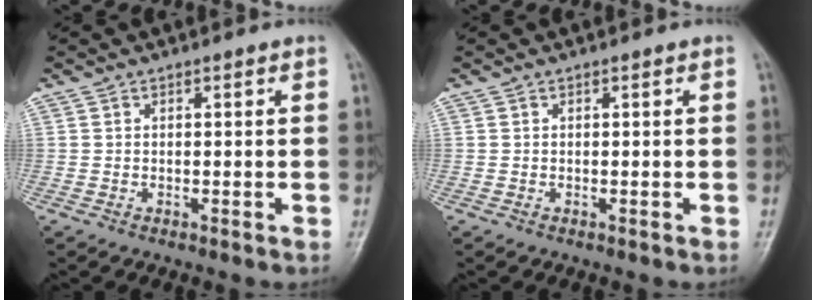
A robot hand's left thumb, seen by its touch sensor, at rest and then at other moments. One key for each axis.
{"total": 0.0}